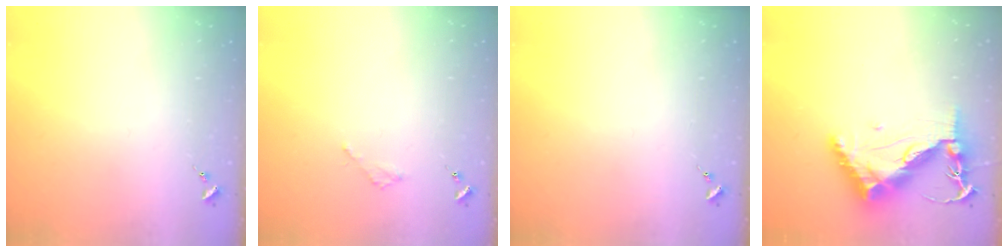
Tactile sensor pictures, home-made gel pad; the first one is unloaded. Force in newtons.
{"total": 1.8, "press": 1.8, "slide": 0.2}
{"total": 0.0}
{"total": 12.4, "press": 12.3, "slide": 1.4}